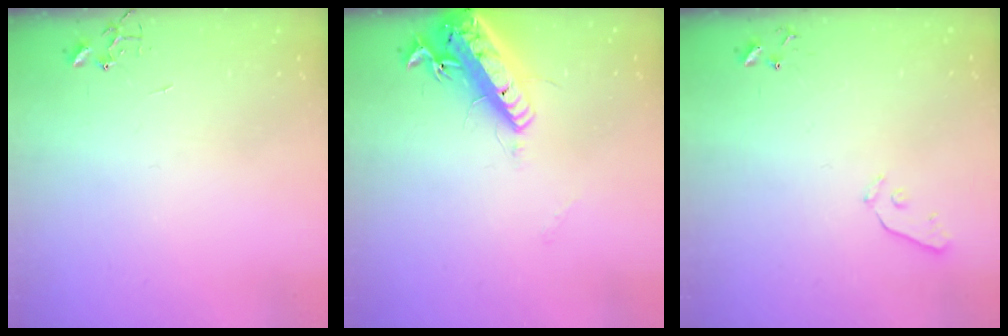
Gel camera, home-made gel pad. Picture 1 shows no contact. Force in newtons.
{"total": 18.1, "press": 17.7, "slide": 3.6}
{"total": 4.0, "press": 4.0, "slide": 0.5}